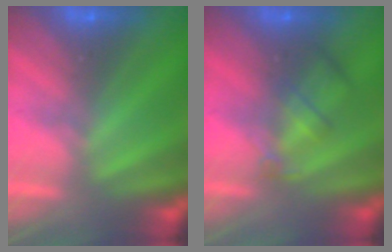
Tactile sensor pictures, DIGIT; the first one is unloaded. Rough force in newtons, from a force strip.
{"total": 2.4}